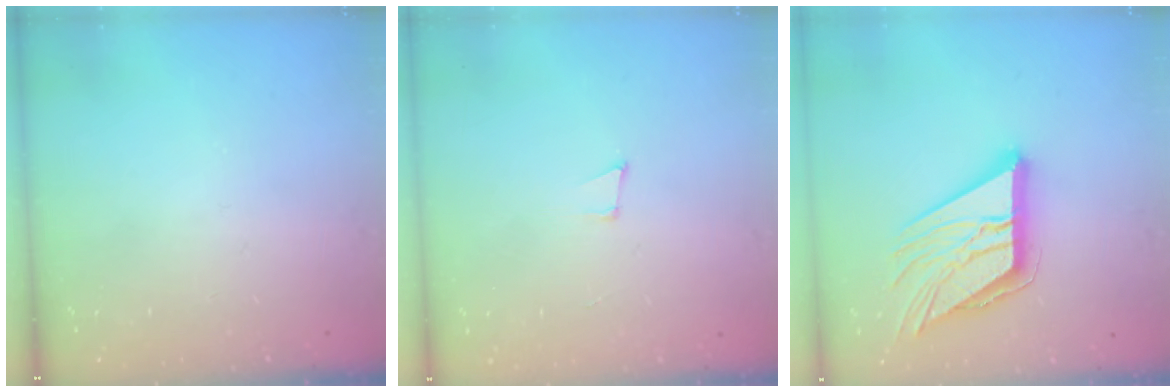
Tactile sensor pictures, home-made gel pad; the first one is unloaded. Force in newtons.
{"total": 4.2, "press": 3.2, "slide": 2.7}
{"total": 19.1, "press": 19.0, "slide": 2.2}